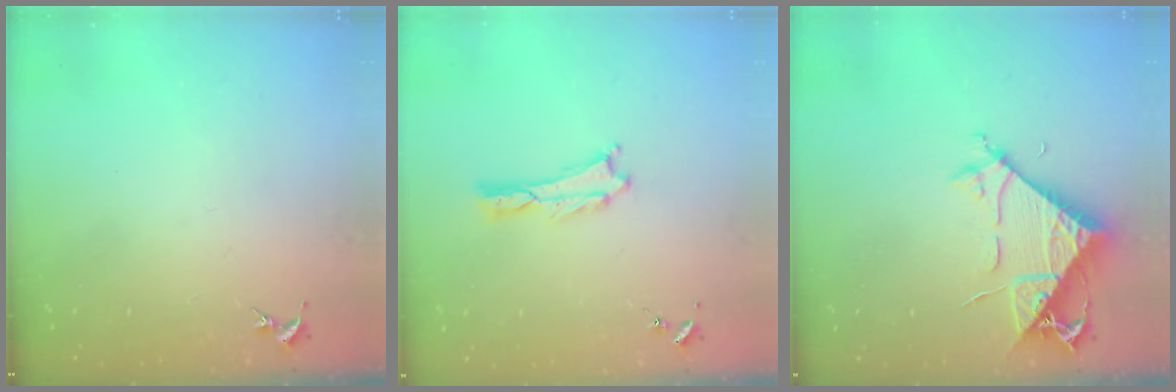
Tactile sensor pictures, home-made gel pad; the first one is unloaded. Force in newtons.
{"total": 0.0}
{"total": 7.7, "press": 7.6, "slide": 0.9}